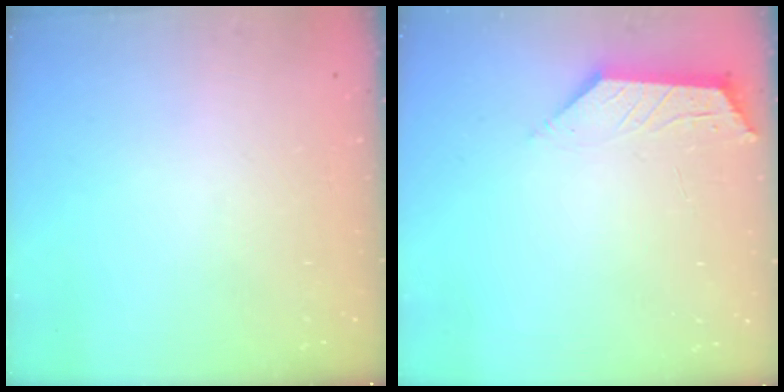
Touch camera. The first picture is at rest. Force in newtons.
{"total": 2.0, "press": 1.9, "slide": 0.4}